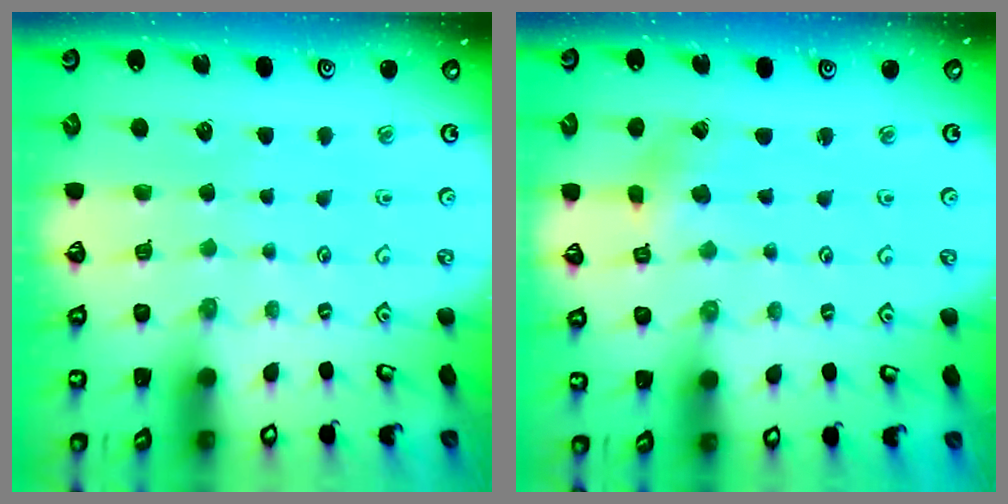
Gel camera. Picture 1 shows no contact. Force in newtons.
{"total": 1.0, "press": 1.0, "slide": 0.1}